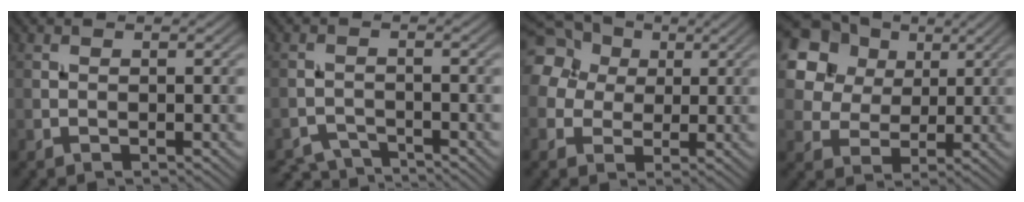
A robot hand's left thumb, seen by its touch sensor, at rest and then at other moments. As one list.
[{"total": 3.0, "force": [-2.8, 1.0, 0.8], "torque": [-0.015, -0.007, -0.053]}, {"total": 13.7, "force": [5.1, 11.0, 6.5], "torque": [-0.183, 0.035, 0.079]}, {"total": 15.0, "force": [7.3, 11.3, 6.5], "torque": [-0.206, 0.026, 0.167]}]